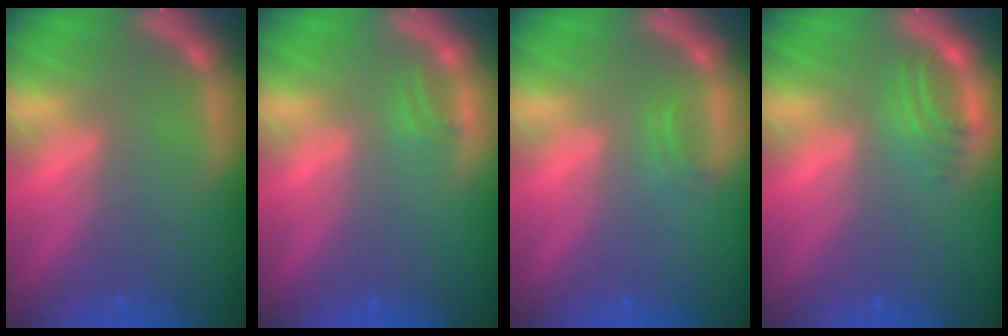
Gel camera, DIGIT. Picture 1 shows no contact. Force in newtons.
{"total": 0.9}
{"total": 0.9}
{"total": 2.5}